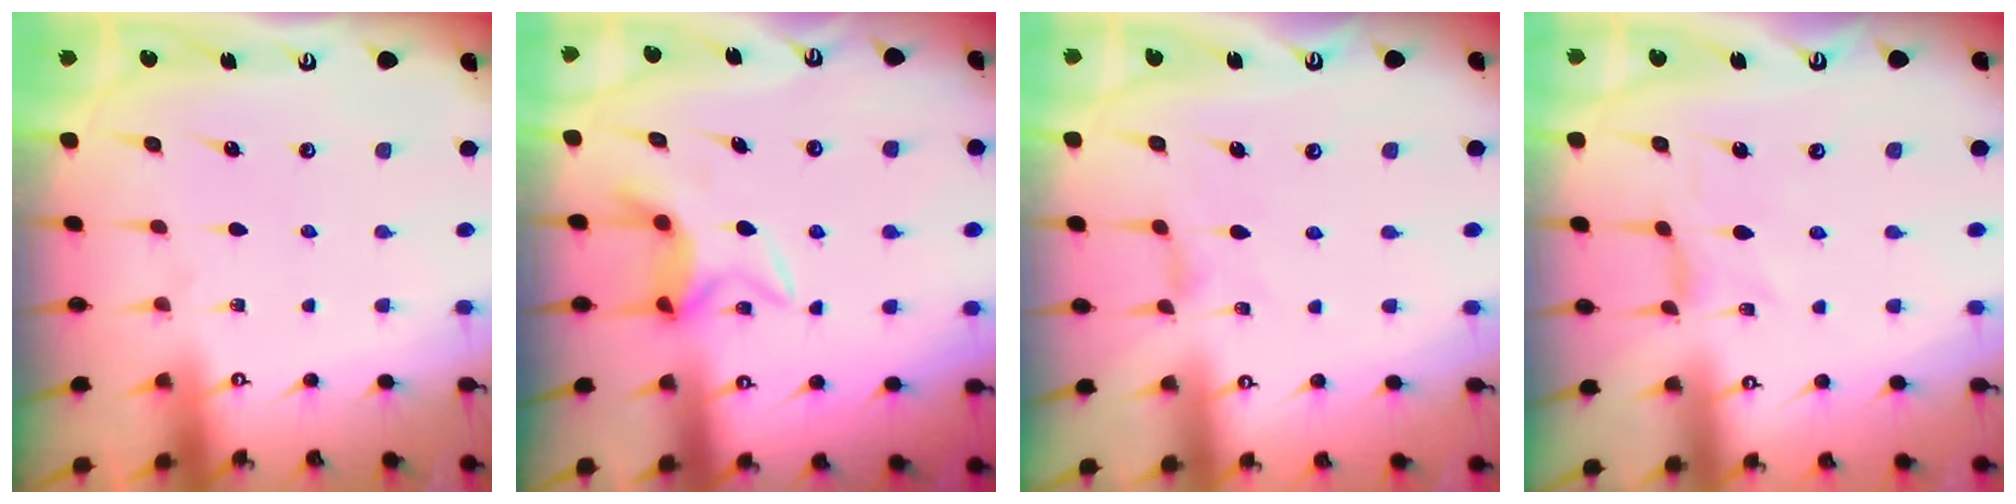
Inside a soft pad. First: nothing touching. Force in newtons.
{"total": 5.8, "press": 5.8, "slide": 0.7}
{"total": 1.3, "press": 1.3, "slide": 0.4}
{"total": 0.0}